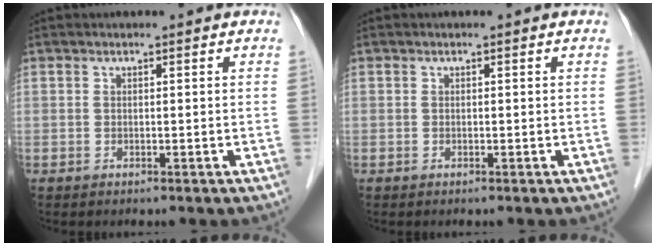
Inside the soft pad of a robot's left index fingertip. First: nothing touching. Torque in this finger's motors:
{"motor_torque": [0.00, 0.00, 0.01, 0.00]}